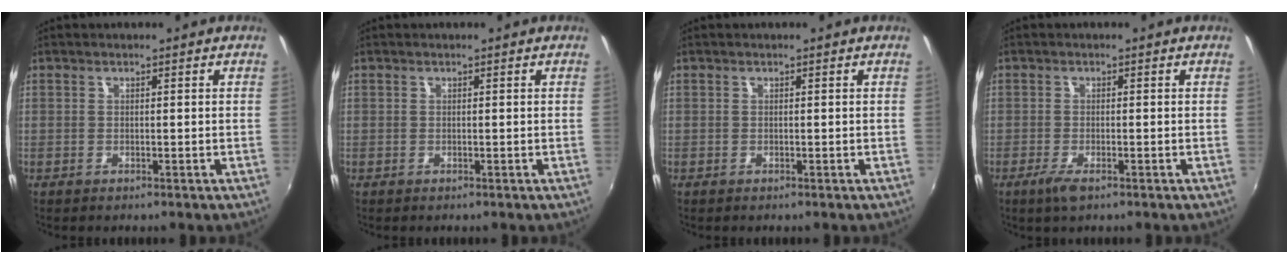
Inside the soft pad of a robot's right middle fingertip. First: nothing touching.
{"total": 0.0}
{"total": 0.0}
{"total": 2.7, "force": [-1.6, 0.7, 2.1], "torque": [-0.047, -0.009, -0.032]}